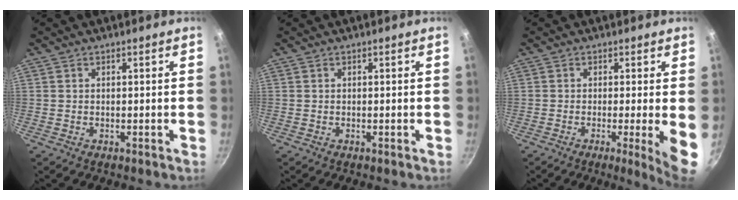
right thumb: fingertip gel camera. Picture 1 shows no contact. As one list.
[{"total": 0.0}, {"total": 6.9, "force": [-1.1, 0.4, 6.8], "torque": [-0.089, -0.011, -0.015]}]